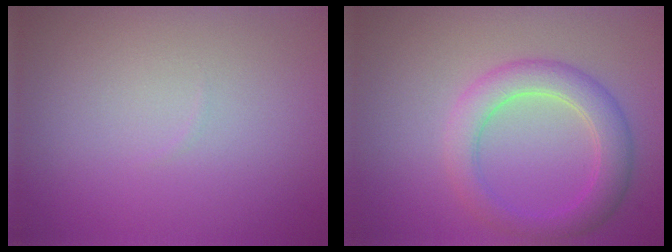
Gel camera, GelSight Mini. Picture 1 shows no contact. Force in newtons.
{"total": 2.9, "press": 2.9, "slide": 0.3}